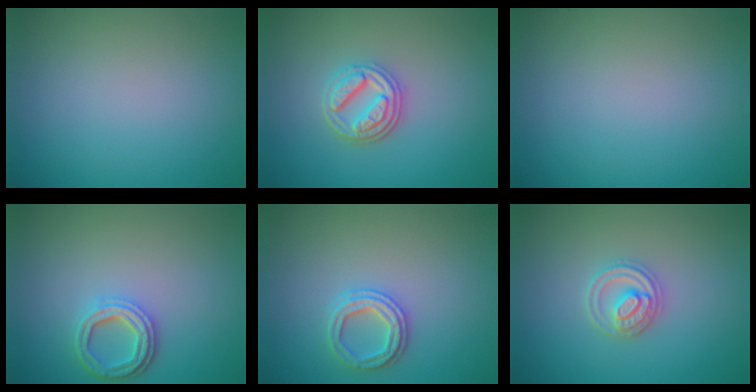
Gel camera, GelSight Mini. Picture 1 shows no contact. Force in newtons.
{"total": 3.8, "press": 3.2, "slide": 2.1}
{"total": 0.0}
{"total": 3.2, "press": 2.8, "slide": 1.6}
{"total": 2.4, "press": 2.4, "slide": 0.2}
{"total": 2.8, "press": 2.8, "slide": 0.3}